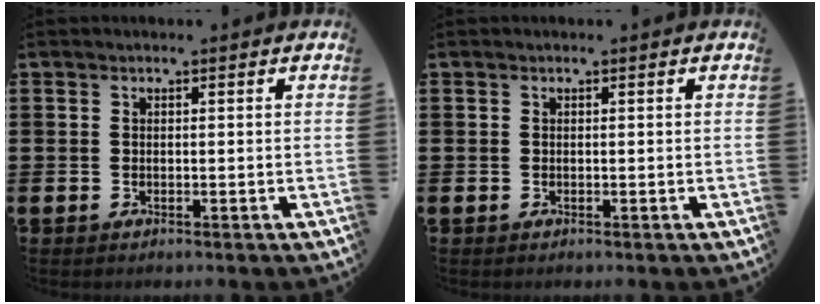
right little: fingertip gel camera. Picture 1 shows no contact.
{"total": 0.0}